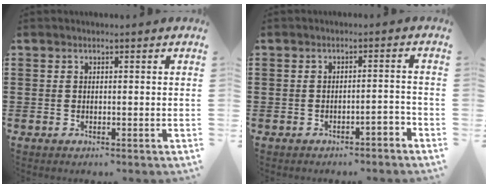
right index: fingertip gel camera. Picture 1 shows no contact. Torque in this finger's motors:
{"motor_torque": [0.04, -0.02, 0.03, 0.01]}